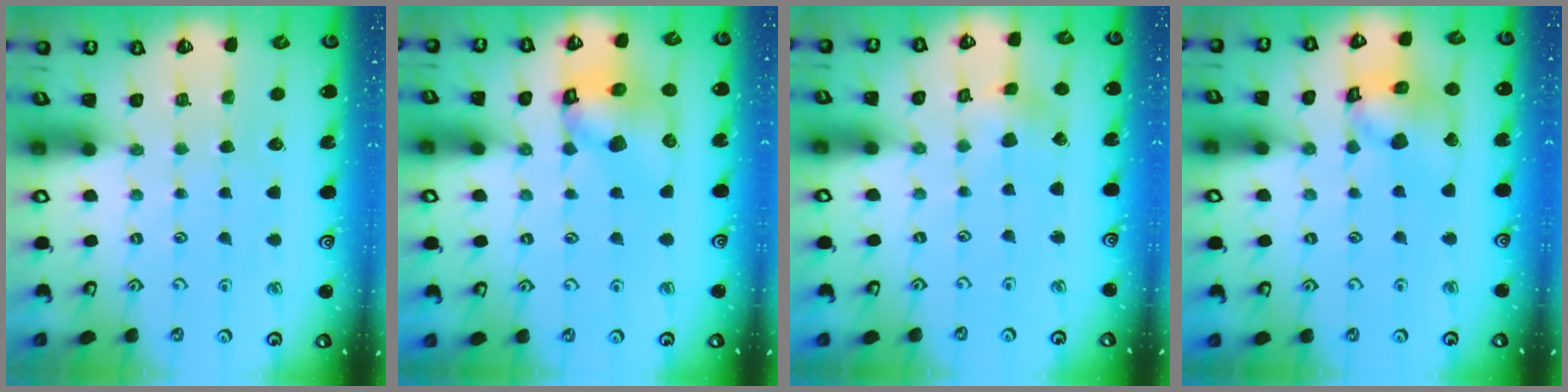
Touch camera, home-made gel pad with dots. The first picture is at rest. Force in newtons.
{"total": 10.9, "press": 10.8, "slide": 1.5}
{"total": 2.5, "press": 2.5, "slide": 0.3}
{"total": 14.1, "press": 13.9, "slide": 1.9}